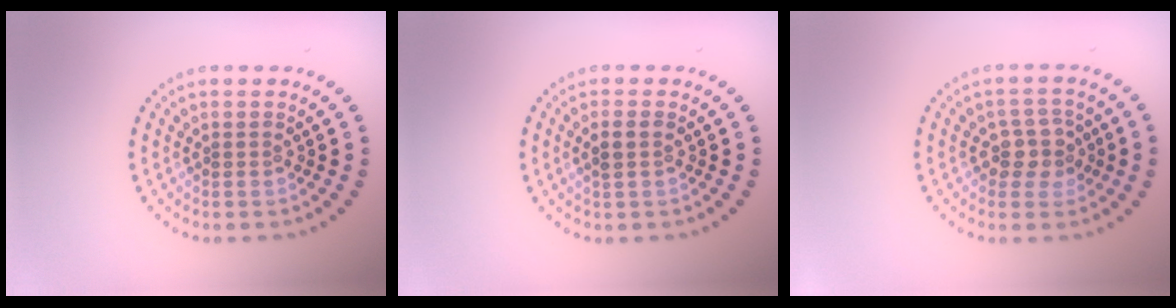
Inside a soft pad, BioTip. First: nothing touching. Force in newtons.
{"total": 1.5, "press": 1.3, "slide": 0.6}
{"total": 2.6, "press": 2.5, "slide": 0.9}